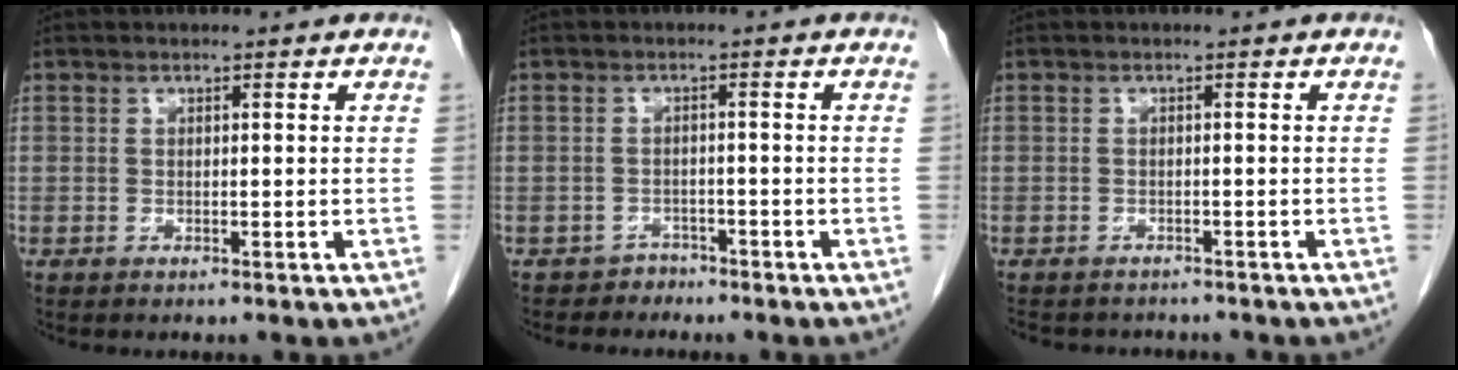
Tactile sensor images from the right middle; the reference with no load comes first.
{"total": 1.9, "force": [-1.6, 1.0, -0.6], "torque": [0.010, 0.004, -0.026]}
{"total": 6.1, "force": [-5.5, 2.2, 1.4], "torque": [-0.022, -0.001, -0.071]}